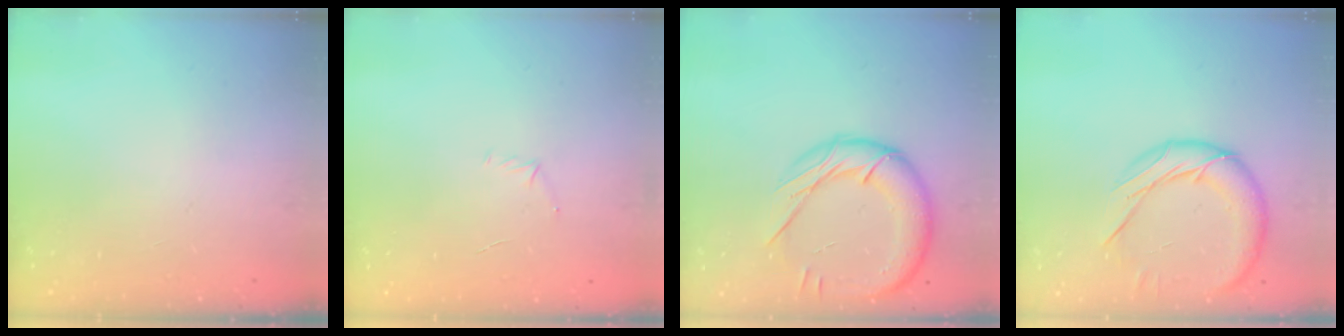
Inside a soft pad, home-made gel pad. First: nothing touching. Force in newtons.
{"total": 4.7, "press": 4.5, "slide": 1.3}
{"total": 18.0, "press": 17.9, "slide": 2.2}
{"total": 14.2, "press": 14.2, "slide": 0.8}